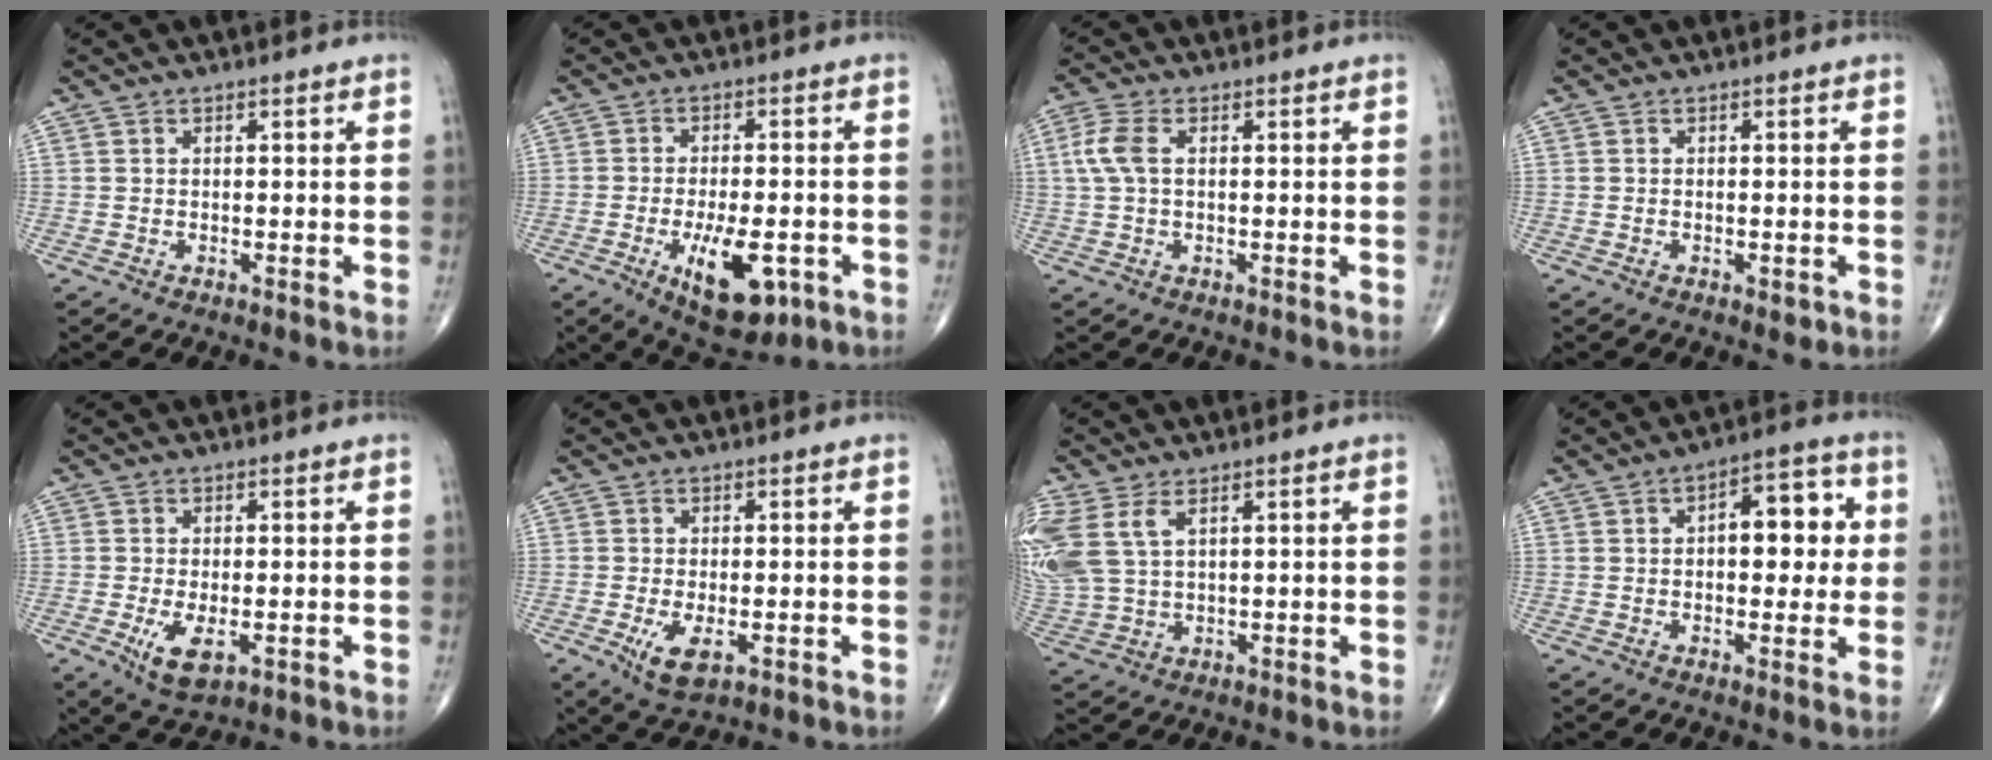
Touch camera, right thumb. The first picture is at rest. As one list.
[{"total": 11.9, "force": [-4.4, 5.2, 9.7], "torque": [-0.137, 0.003, -0.057]}, {"total": 4.9, "force": [0.8, 2.6, 4.1], "torque": [-0.115, 0.015, 0.013]}, {"total": 1.3, "force": [-0.6, 0.6, 1.0], "torque": [-0.010, -0.002, -0.005]}, {"total": 5.9, "force": [-2.0, 2.6, 4.9], "torque": [-0.088, -0.012, -0.025]}, {"total": 5.5, "force": [-1.9, 2.4, 4.6], "torque": [-0.083, -0.012, -0.025]}, {"total": 11.5, "force": [4.4, 6.5, 8.4], "torque": [-0.225, 0.000, 0.103]}, {"total": 10.9, "force": [1.5, 5.6, 9.2], "torque": [-0.085, 0.016, 0.017]}]